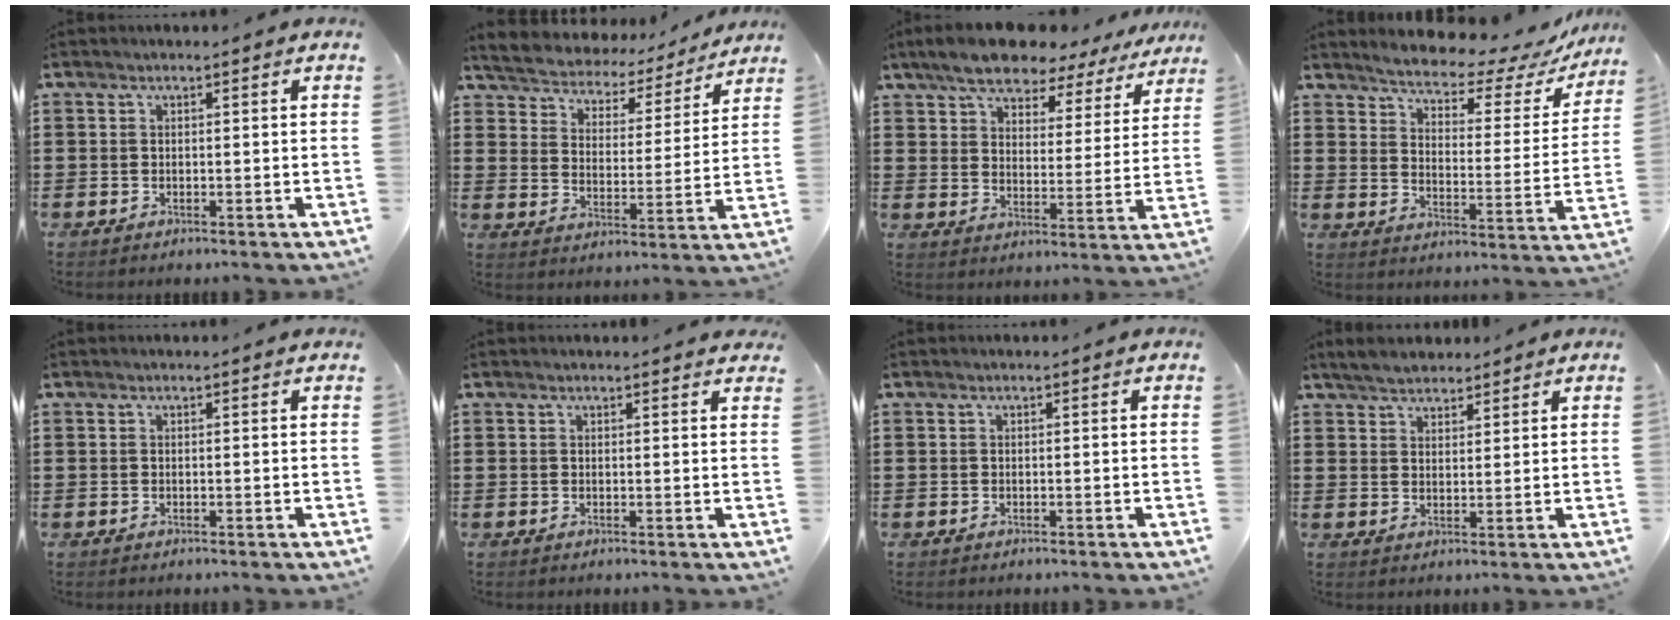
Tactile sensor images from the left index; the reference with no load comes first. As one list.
[{"total": 3.5, "force": [3.4, 0.7, -0.4], "torque": [-0.018, -0.032, 0.050]}, {"total": 7.7, "force": [7.0, 1.9, 2.5], "torque": [-0.083, -0.030, 0.125]}, {"total": 4.9, "force": [4.6, 0.6, 1.5], "torque": [-0.047, -0.036, 0.073]}, {"total": 0.0}, {"total": 1.1, "force": [1.1, 0.1, 0.3], "torque": [0.000, -0.002, 0.020]}, {"total": 0.0}, {"total": 3.6, "force": [3.4, 1.1, 0.5], "torque": [-0.021, -0.001, 0.064]}]